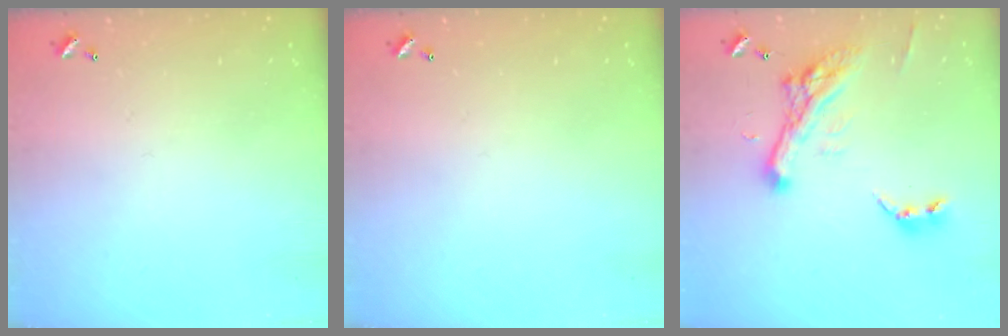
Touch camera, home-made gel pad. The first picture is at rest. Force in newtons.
{"total": 0.0}
{"total": 11.0, "press": 10.9, "slide": 1.9}